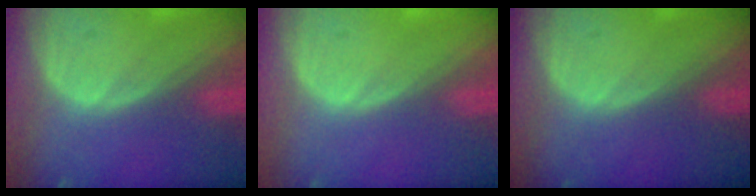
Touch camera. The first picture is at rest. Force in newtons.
{"total": 0.0}
{"total": 0.0}